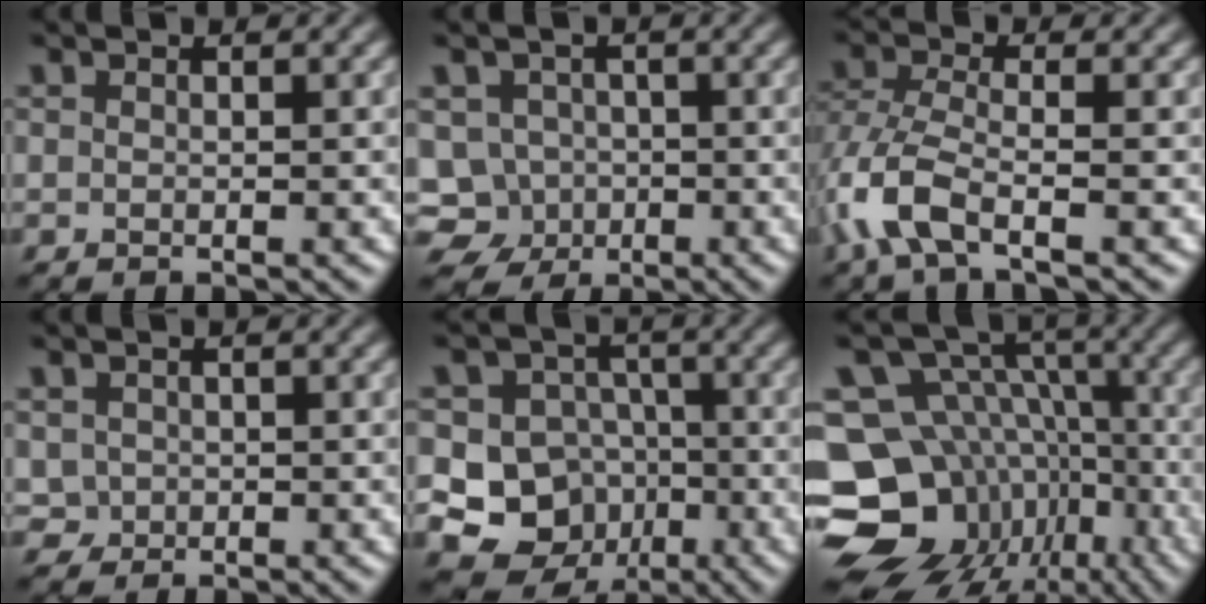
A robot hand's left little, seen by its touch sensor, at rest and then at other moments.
{"total": 5.6, "force": [-2.3, 5.0, 1.4], "torque": [-0.004, 0.005, -0.055]}
{"total": 4.6, "force": [-2.4, 1.4, 3.6], "torque": [-0.093, 0.000, -0.059]}
{"total": 1.6, "force": [0.0, 1.6, 0.4], "torque": [0.002, 0.005, 0.006]}
{"total": 10.3, "force": [-2.9, 9.4, 3.3], "torque": [-0.060, 0.002, -0.061]}
{"total": 16.1, "force": [-5.9, 13.0, 7.5], "torque": [-0.150, -0.006, -0.065]}